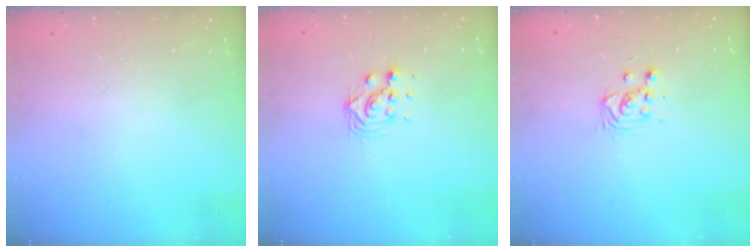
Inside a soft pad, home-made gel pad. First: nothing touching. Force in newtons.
{"total": 6.1, "press": 6.1, "slide": 0.2}
{"total": 3.6, "press": 3.6, "slide": 0.1}